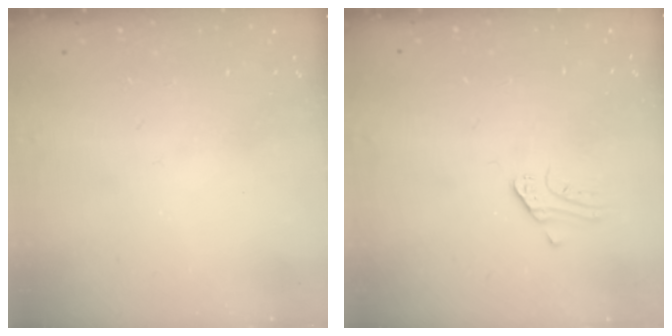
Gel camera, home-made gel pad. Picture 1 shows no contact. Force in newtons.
{"total": 0.8, "press": 0.8, "slide": 0.1}